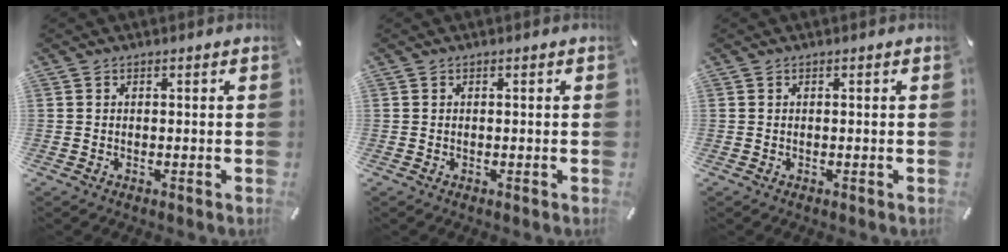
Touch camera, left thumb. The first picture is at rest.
{"total": 0.0}
{"total": 0.0}